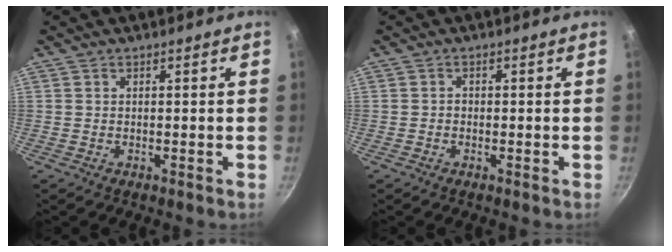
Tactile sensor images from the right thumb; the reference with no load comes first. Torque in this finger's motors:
{"motor_torque": [0.06, 0.26, 0.33, 0.31, -0.02]}